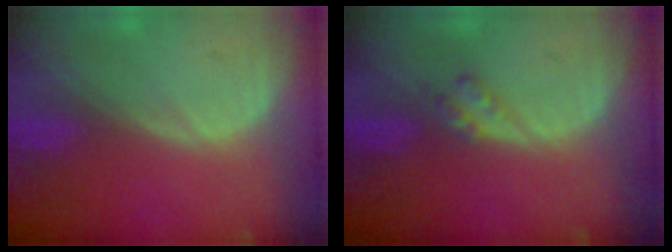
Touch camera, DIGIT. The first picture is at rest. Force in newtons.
{"total": 2.3, "press": 2.2, "slide": 0.3}